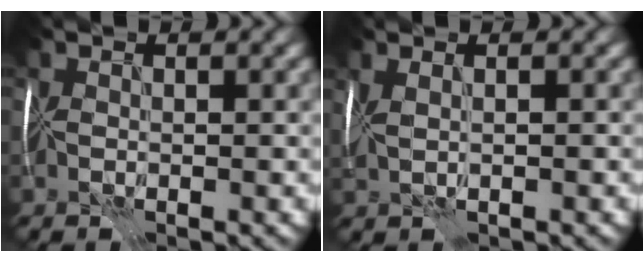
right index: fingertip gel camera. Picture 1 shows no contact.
{"total": 1.0, "force": [0.3, -0.2, 0.9], "torque": [-0.020, 0.005, 0.015]}